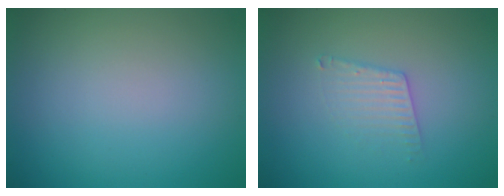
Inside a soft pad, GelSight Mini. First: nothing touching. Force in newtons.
{"total": 2.0, "press": 2.0, "slide": 0.1}